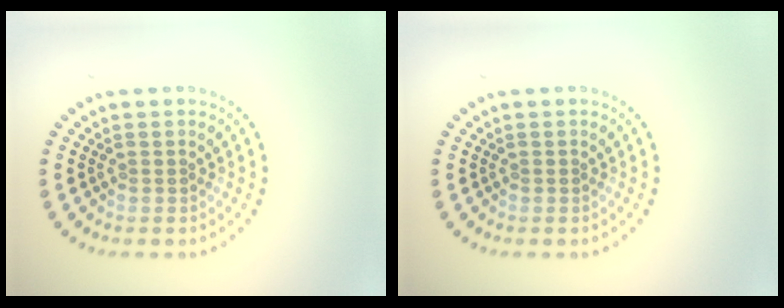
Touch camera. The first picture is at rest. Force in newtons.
{"total": 0.0}